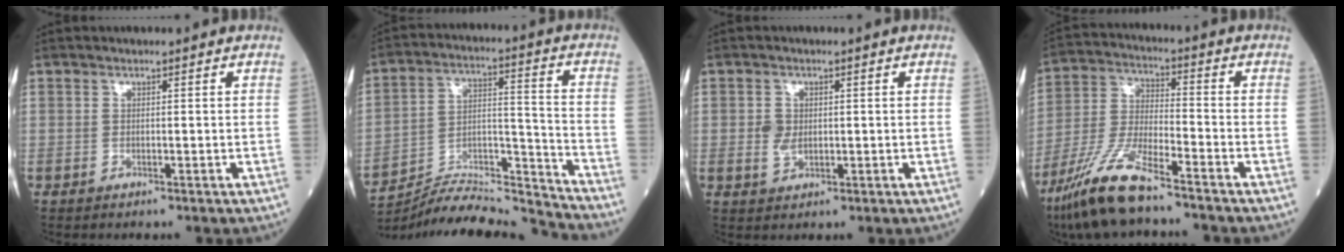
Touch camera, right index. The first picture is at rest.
{"total": 15.8, "force": [-15.6, -1.1, 1.8], "torque": [-0.034, 0.037, -0.265]}
{"total": 2.6, "force": [0.1, 1.9, 1.7], "torque": [-0.031, 0.001, 0.006]}
{"total": 12.0, "force": [-8.9, 1.5, 7.9], "torque": [-0.176, -0.027, -0.172]}